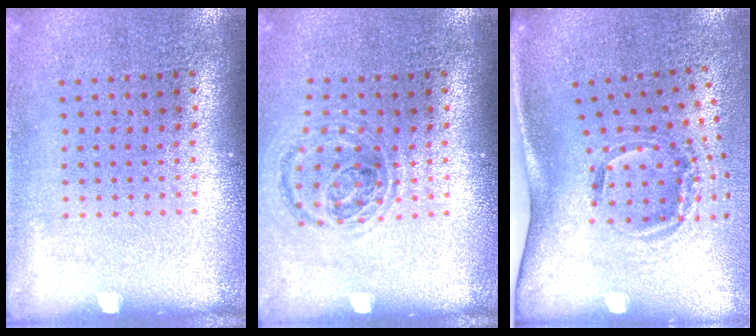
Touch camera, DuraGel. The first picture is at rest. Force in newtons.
{"total": 0.9, "press": 0.9, "slide": 0.2}
{"total": 2.0, "press": 1.2, "slide": 1.6}